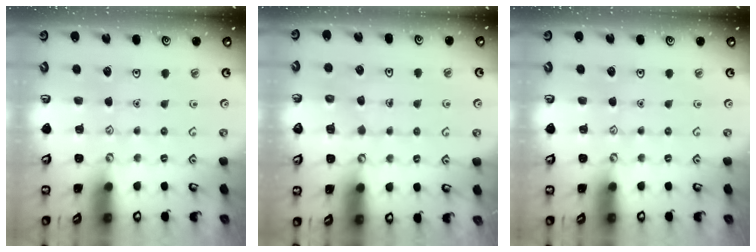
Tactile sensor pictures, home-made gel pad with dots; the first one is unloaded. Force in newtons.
{"total": 4.0, "press": 4.0, "slide": 0.4}
{"total": 0.0}